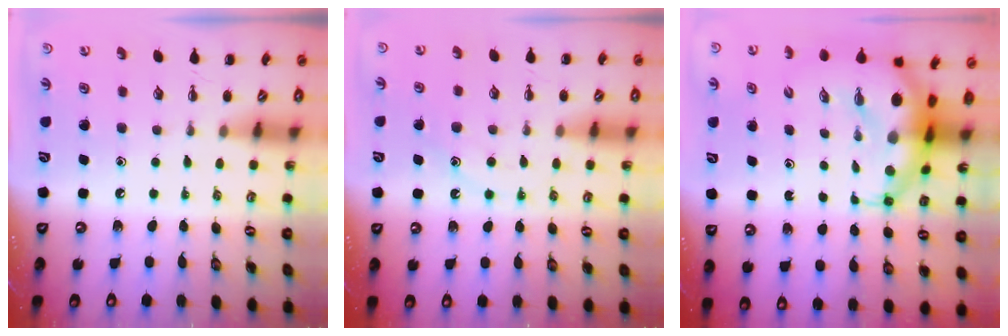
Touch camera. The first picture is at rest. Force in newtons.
{"total": 12.3, "press": 12.2, "slide": 1.0}
{"total": 10.7, "press": 10.3, "slide": 2.7}